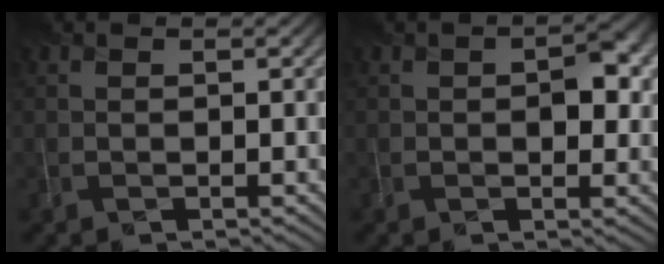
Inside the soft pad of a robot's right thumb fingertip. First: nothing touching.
{"total": 3.2, "force": [0.0, 1.8, 2.6], "torque": [-0.043, -0.005, 0.003]}